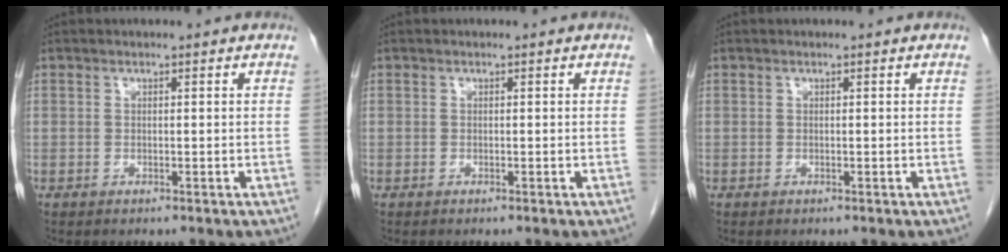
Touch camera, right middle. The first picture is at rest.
{"total": 0.0}
{"total": 0.0}